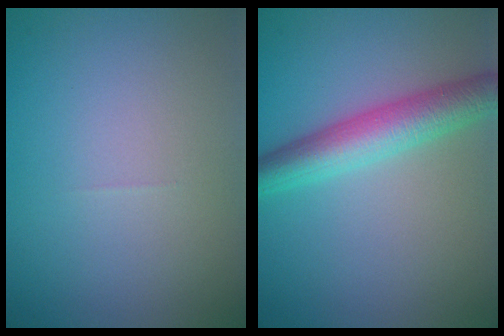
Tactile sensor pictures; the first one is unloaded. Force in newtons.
{"total": 4.8, "press": 4.8, "slide": 0.1}